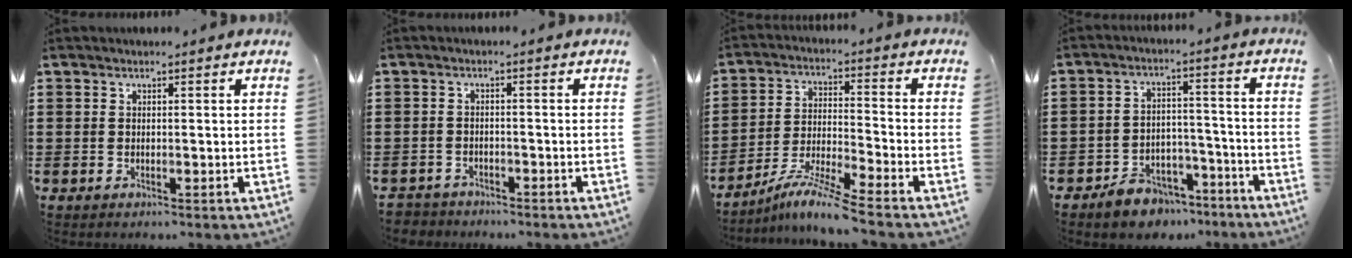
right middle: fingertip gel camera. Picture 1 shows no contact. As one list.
[{"total": 2.2, "force": [-2.1, 0.4, -0.3], "torque": [-0.001, 0.001, -0.050]}, {"total": 7.4, "force": [-6.4, -0.6, 3.6], "torque": [-0.076, -0.015, -0.126]}, {"total": 5.9, "force": [-5.4, 2.3, 0.8], "torque": [-0.018, 0.022, -0.108]}]